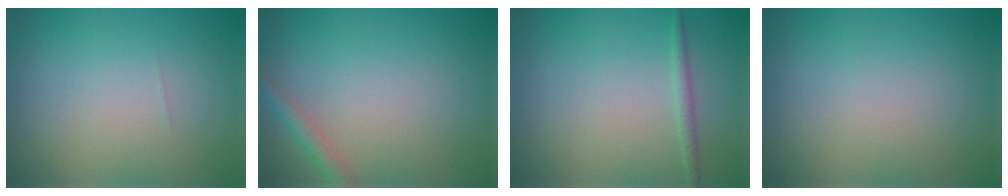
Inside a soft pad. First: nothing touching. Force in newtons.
{"total": 1.9, "press": 1.9, "slide": 0.0}
{"total": 1.1, "press": 1.1, "slide": 0.1}
{"total": 0.0}